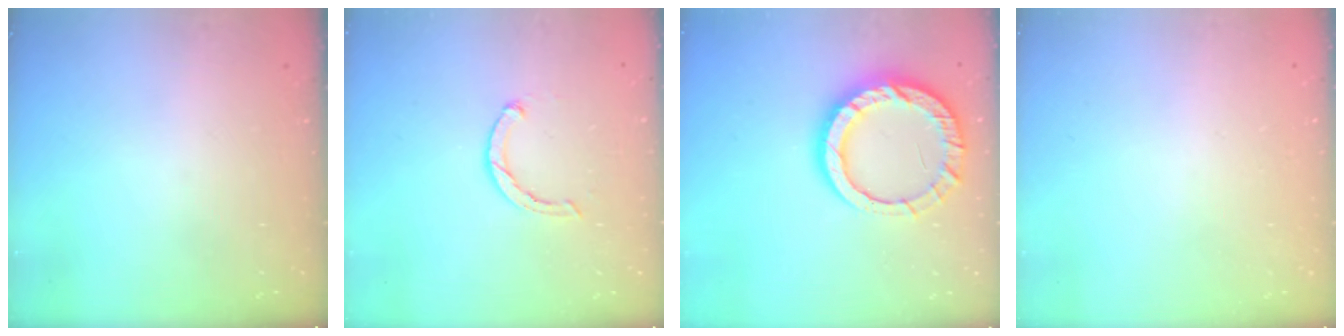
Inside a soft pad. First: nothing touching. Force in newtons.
{"total": 2.5, "press": 2.5, "slide": 0.4}
{"total": 15.0, "press": 14.9, "slide": 1.3}
{"total": 2.5, "press": 2.5, "slide": 0.2}